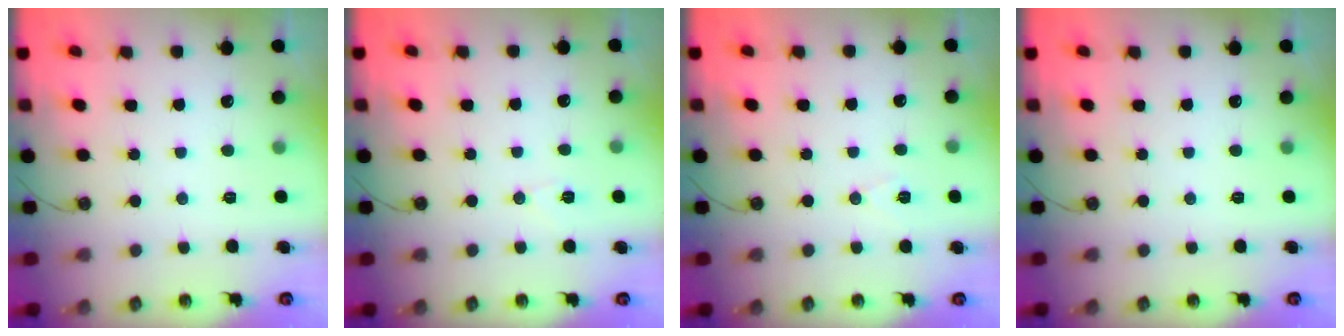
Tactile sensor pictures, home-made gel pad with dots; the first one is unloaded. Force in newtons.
{"total": 5.8, "press": 5.6, "slide": 1.5}
{"total": 6.2, "press": 4.1, "slide": 4.6}
{"total": 0.0}